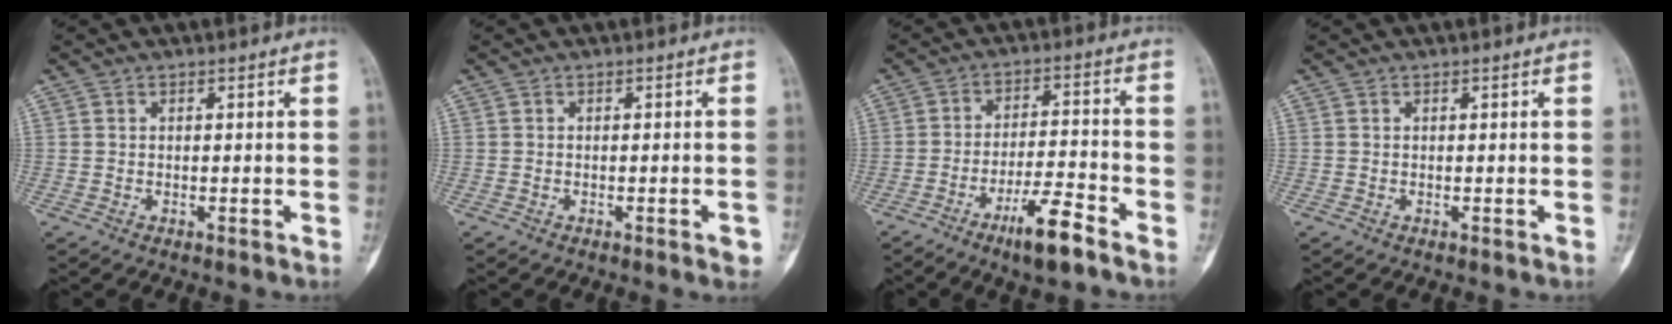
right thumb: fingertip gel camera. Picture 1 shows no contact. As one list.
[{"total": 2.0, "force": [-0.9, 0.5, 1.7], "torque": [-0.021, 0.003, -0.012]}, {"total": 9.4, "force": [-6.1, 1.9, 6.9], "torque": [-0.123, 0.037, -0.103]}, {"total": 0.0}]